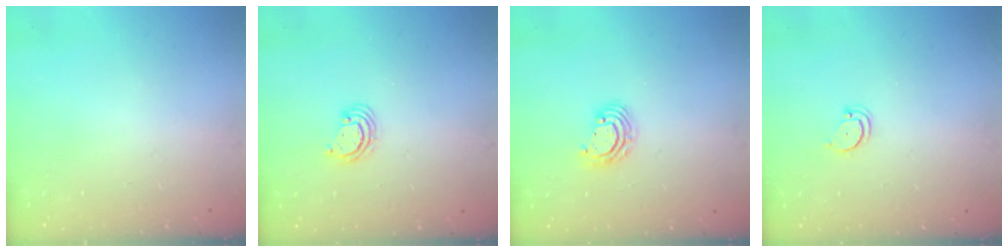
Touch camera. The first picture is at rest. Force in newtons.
{"total": 2.5, "press": 2.5, "slide": 0.2}
{"total": 5.1, "press": 5.1, "slide": 0.4}
{"total": 3.2, "press": 3.2, "slide": 0.3}